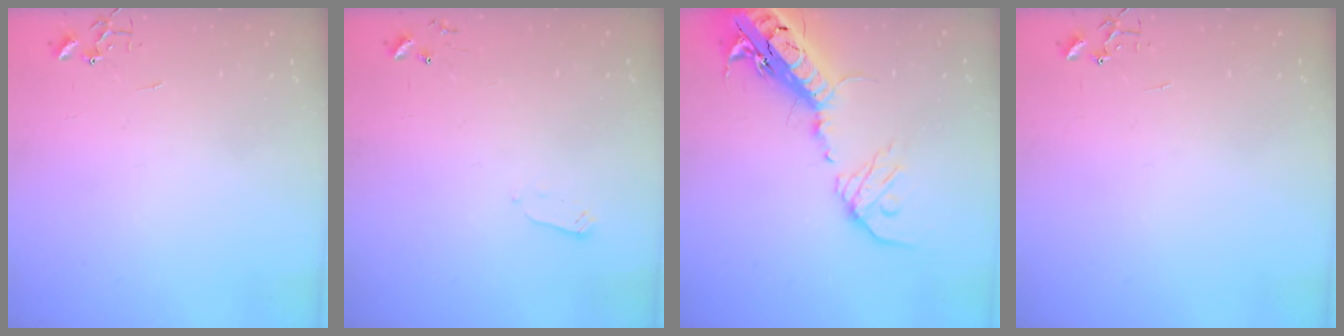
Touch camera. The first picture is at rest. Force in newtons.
{"total": 2.4, "press": 2.4, "slide": 0.4}
{"total": 23.9, "press": 23.3, "slide": 5.5}
{"total": 0.0}